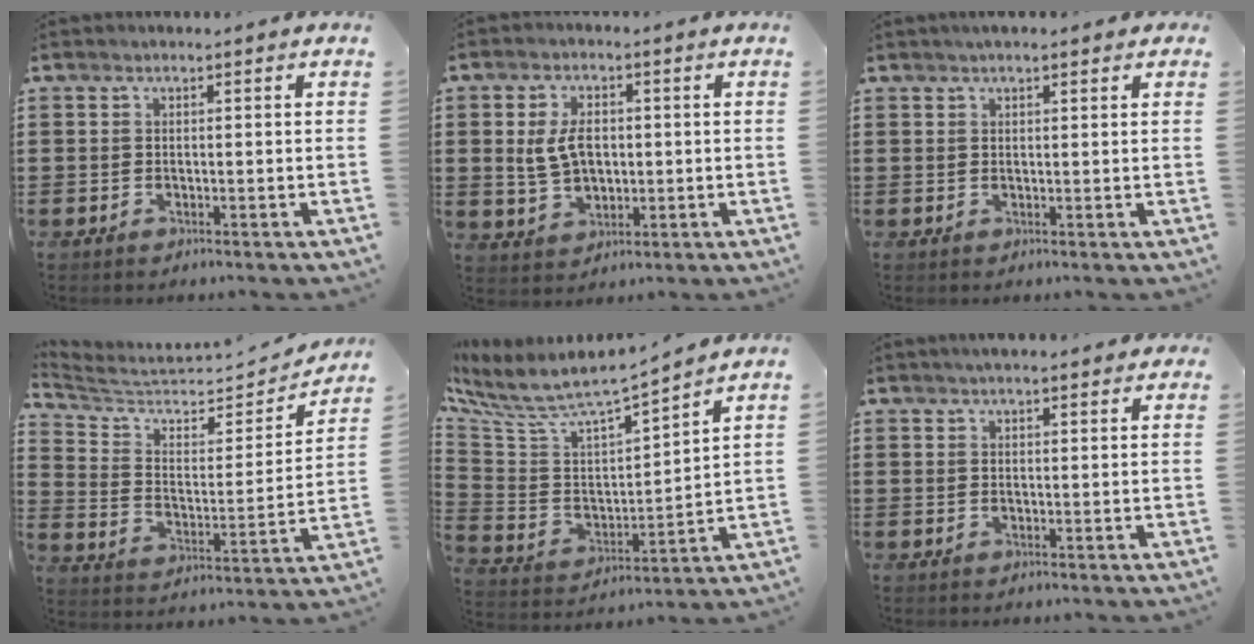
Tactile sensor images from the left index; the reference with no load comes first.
{"total": 5.6, "force": [0.7, 3.4, 4.3], "torque": [-0.099, 0.003, 0.006]}
{"total": 1.8, "force": [1.5, 0.4, 1.0], "torque": [-0.021, 0.006, 0.027]}
{"total": 5.6, "force": [4.8, 2.1, 2.2], "torque": [-0.072, -0.038, 0.077]}
{"total": 5.9, "force": [5.3, 1.0, 2.4], "torque": [-0.078, -0.052, 0.083]}
{"total": 2.3, "force": [2.0, 0.3, 1.0], "torque": [-0.024, 0.007, 0.037]}